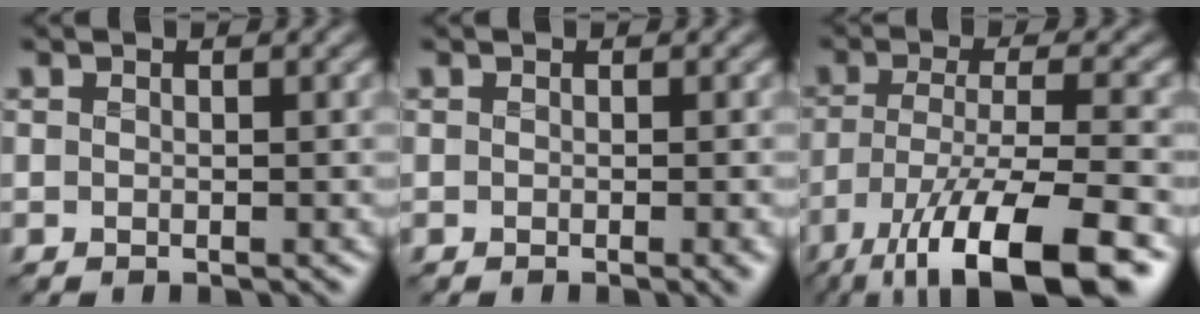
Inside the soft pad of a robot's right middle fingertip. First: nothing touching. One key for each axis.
{"total": 1.7, "fx": -0.4, "fy": 0.4, "fz": 1.6, "tx": -0.014, "ty": -0.004, "tz": -0.006}
{"total": 12.2, "fx": -7.3, "fy": 3.6, "fz": 9.1, "tx": -0.169, "ty": -0.013, "tz": -0.127}